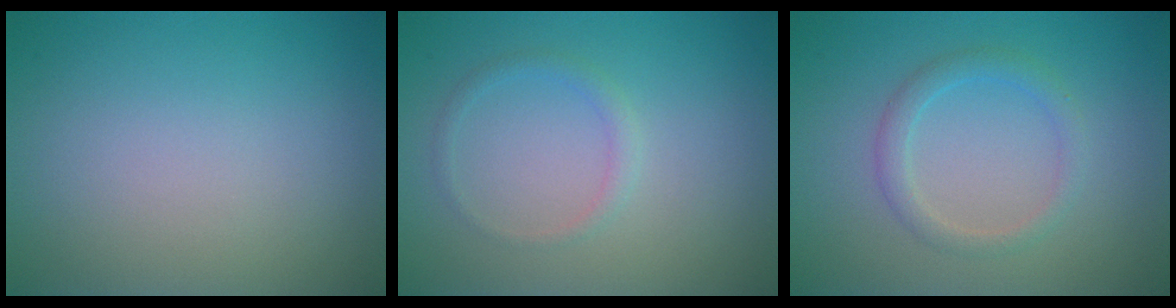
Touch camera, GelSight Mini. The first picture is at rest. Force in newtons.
{"total": 1.2, "press": 1.2, "slide": 0.0}
{"total": 2.0, "press": 2.0, "slide": 0.1}